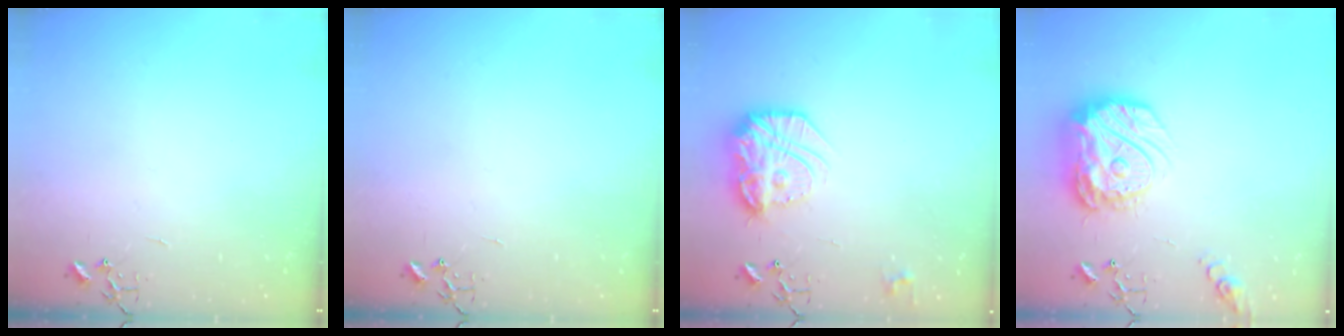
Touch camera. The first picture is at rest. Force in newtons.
{"total": 0.0}
{"total": 19.0, "press": 19.0, "slide": 1.7}
{"total": 18.2, "press": 18.1, "slide": 1.7}